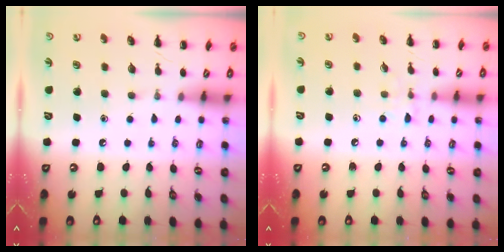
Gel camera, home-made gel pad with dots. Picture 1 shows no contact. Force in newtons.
{"total": 5.7, "press": 5.4, "slide": 1.9}